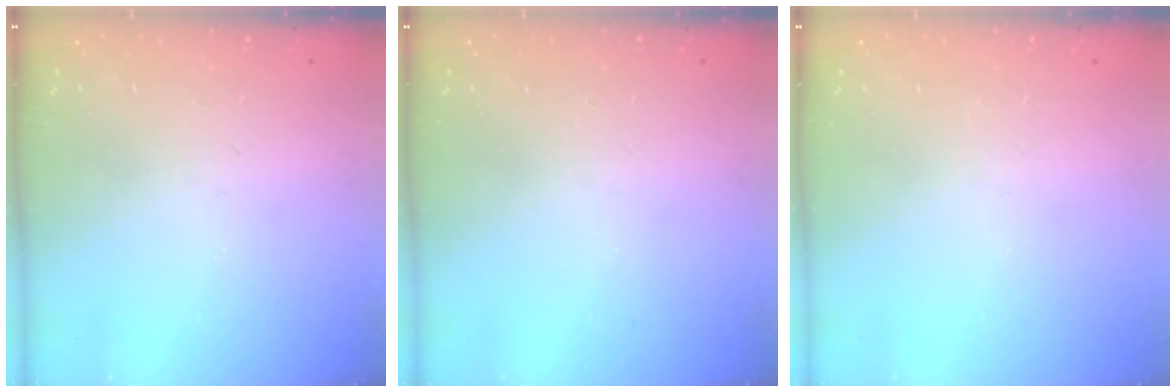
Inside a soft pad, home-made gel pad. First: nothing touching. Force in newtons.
{"total": 0.0}
{"total": 0.0}